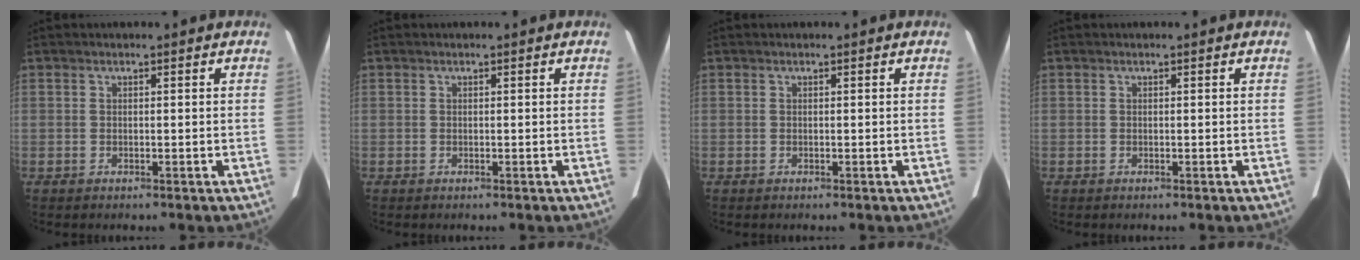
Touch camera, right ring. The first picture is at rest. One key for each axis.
{"total": 0.0}
{"total": 0.0}
{"total": 0.0}